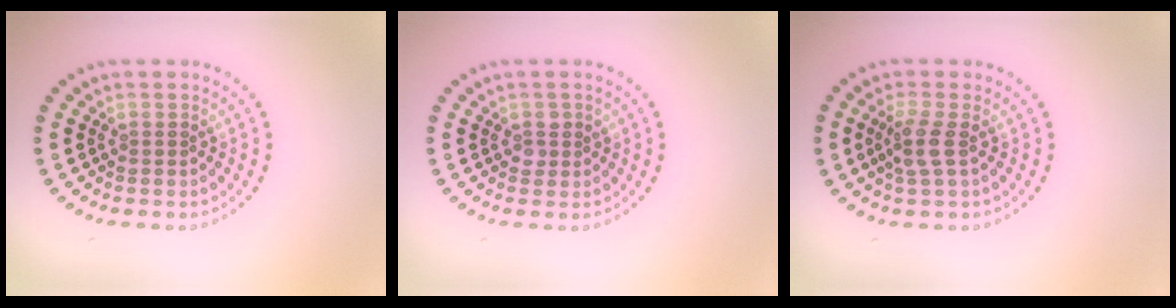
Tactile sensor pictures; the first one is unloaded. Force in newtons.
{"total": 1.1, "press": 1.1, "slide": 0.4}
{"total": 2.1, "press": 1.8, "slide": 1.1}